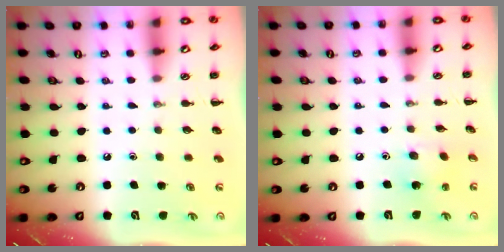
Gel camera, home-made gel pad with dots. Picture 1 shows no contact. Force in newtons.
{"total": 2.9, "press": 2.8, "slide": 0.5}